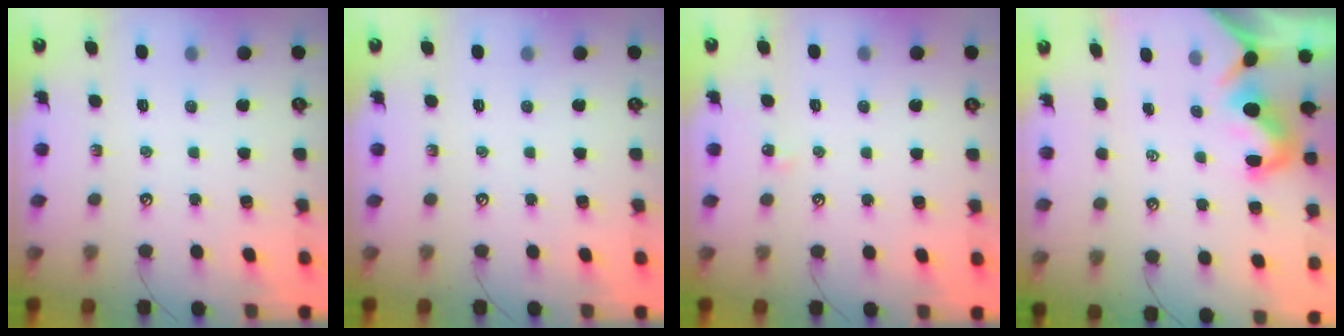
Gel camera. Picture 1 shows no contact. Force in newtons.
{"total": 0.0}
{"total": 2.9, "press": 2.9, "slide": 0.4}
{"total": 1.7, "press": 1.6, "slide": 0.5}